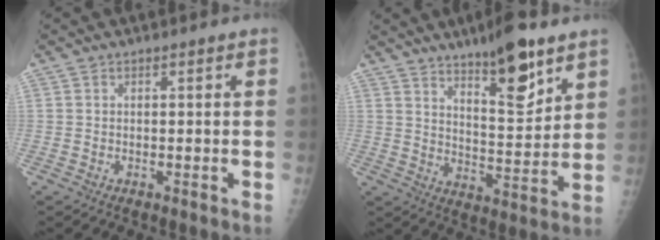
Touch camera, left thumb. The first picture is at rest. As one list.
[{"total": 12.9, "force": [8.4, 3.6, 9.0], "torque": [-0.115, -0.060, 0.137]}]